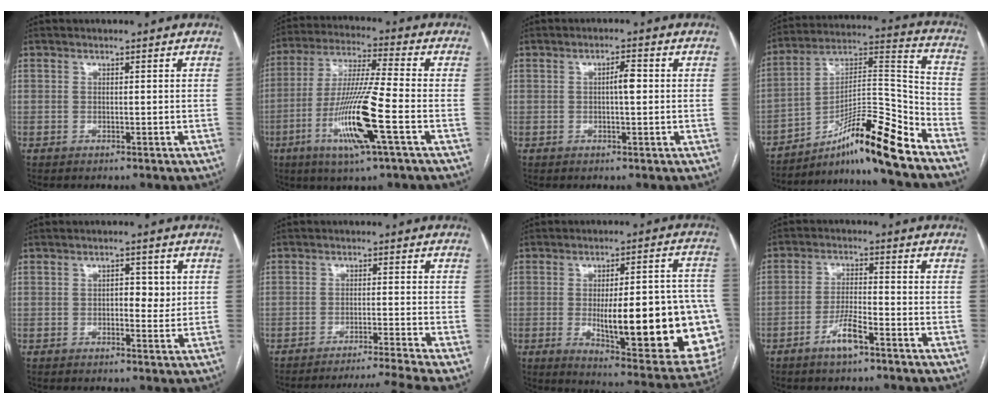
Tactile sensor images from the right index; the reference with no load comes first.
{"total": 14.3, "force": [-5.0, -0.2, 13.4], "torque": [-0.271, -0.016, -0.097]}
{"total": 2.5, "force": [0.1, 0.5, 2.5], "torque": [-0.041, 0.004, 0.001]}
{"total": 17.0, "force": [-12.2, 0.0, 11.8], "torque": [-0.204, 0.021, -0.201]}
{"total": 3.5, "force": [0.4, 1.8, 3.0], "torque": [-0.036, 0.003, 0.005]}
{"total": 10.0, "force": [-8.9, -3.8, 2.7], "torque": [-0.026, -0.014, -0.136]}
{"total": 26.1, "force": [-4.6, 5.9, 25.0], "torque": [-0.254, 0.007, -0.041]}
{"total": 5.0, "force": [-3.2, 0.7, 3.8], "torque": [-0.077, 0.000, -0.060]}